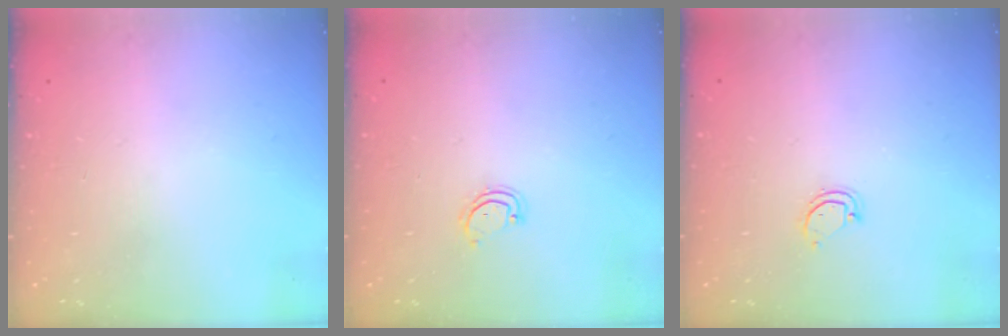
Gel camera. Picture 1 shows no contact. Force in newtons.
{"total": 2.8, "press": 2.8, "slide": 0.3}
{"total": 3.0, "press": 3.0, "slide": 0.2}